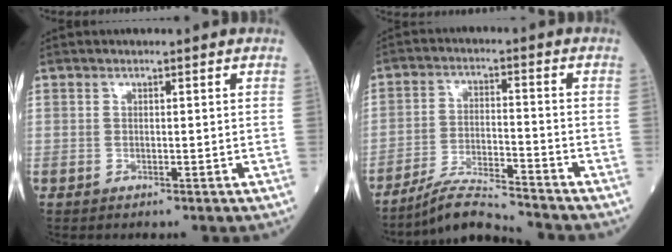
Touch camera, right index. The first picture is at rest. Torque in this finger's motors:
{"motor_torque": [-0.13, -0.23, 0.07, 0.00]}